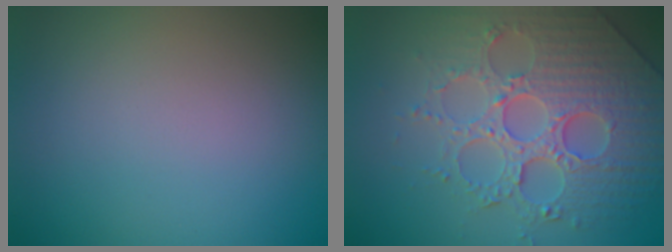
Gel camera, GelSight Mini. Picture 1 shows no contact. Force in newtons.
{"total": 7.1, "press": 5.9, "slide": 4.0}